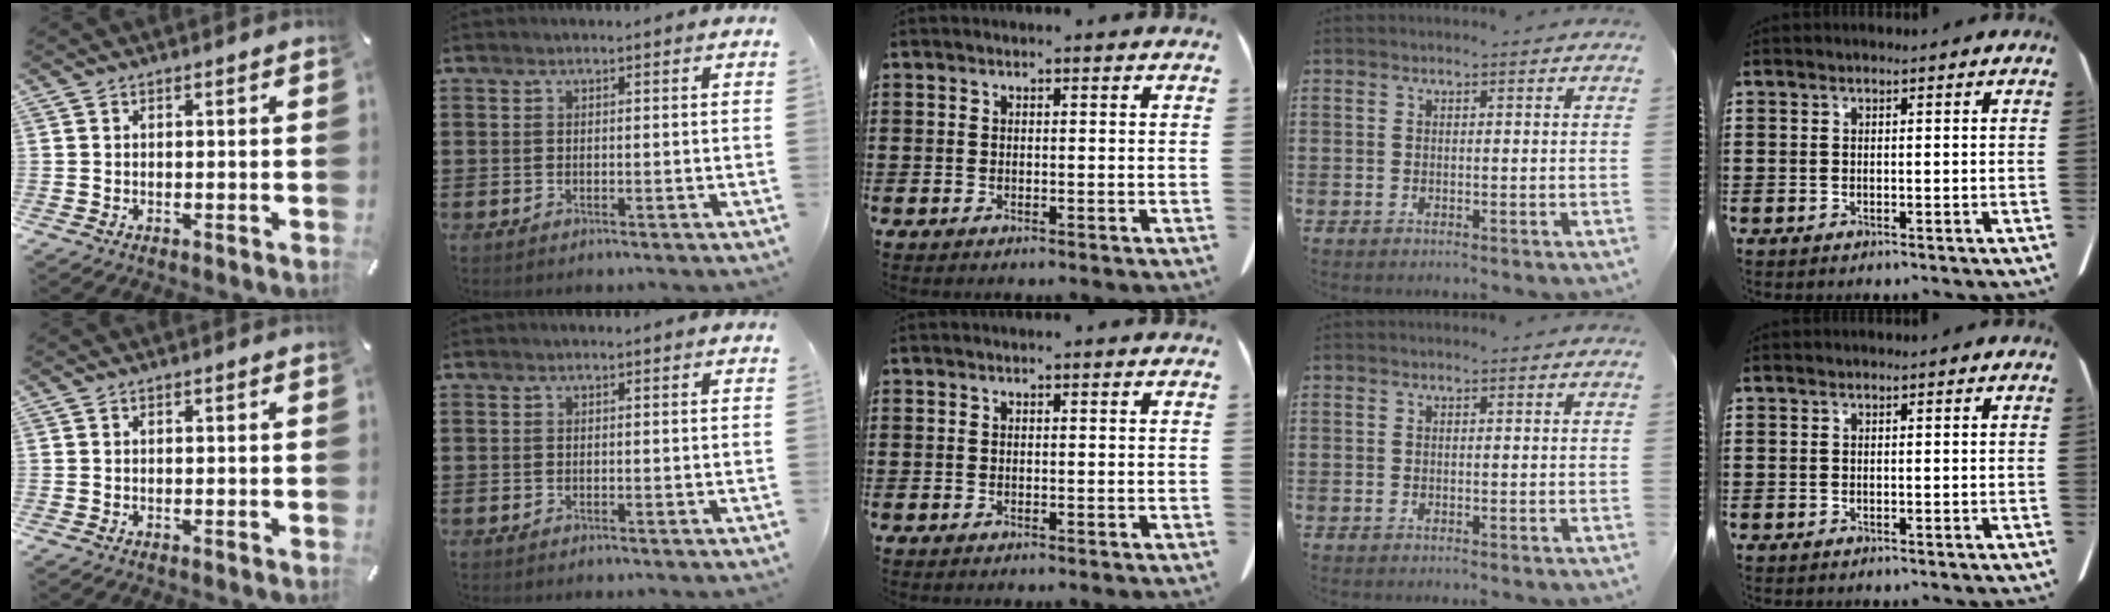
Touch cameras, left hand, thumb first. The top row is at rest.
{}